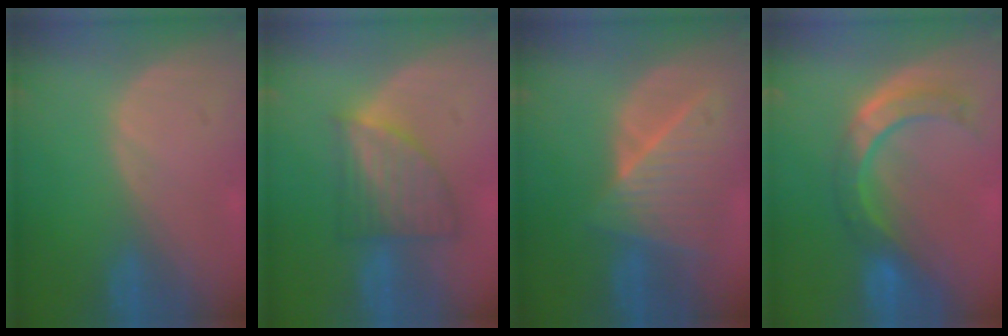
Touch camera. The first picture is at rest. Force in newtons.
{"total": 7.2, "press": 6.5, "slide": 3.2}
{"total": 8.3, "press": 7.5, "slide": 3.5}
{"total": 8.3, "press": 7.2, "slide": 4.2}